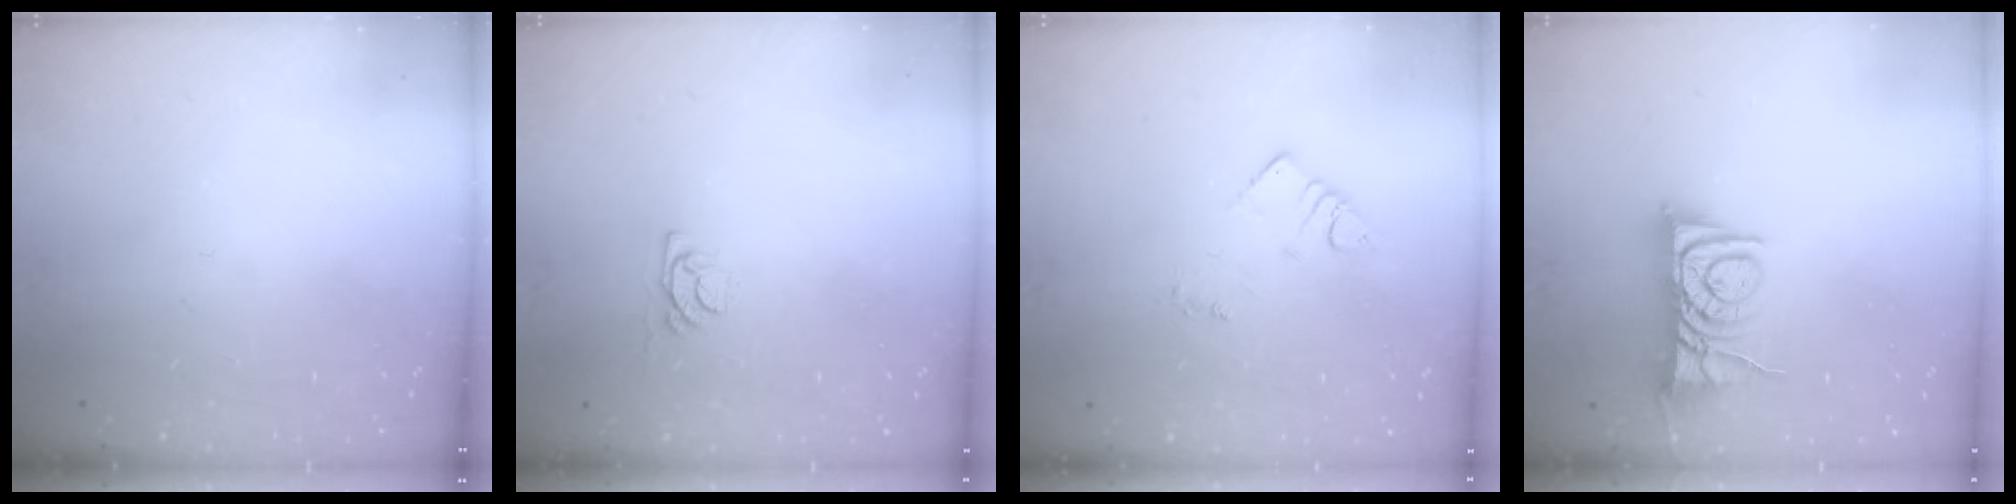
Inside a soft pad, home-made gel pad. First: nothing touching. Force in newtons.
{"total": 3.8, "press": 3.8, "slide": 0.4}
{"total": 2.9, "press": 2.9, "slide": 0.3}
{"total": 10.4, "press": 10.4, "slide": 0.8}